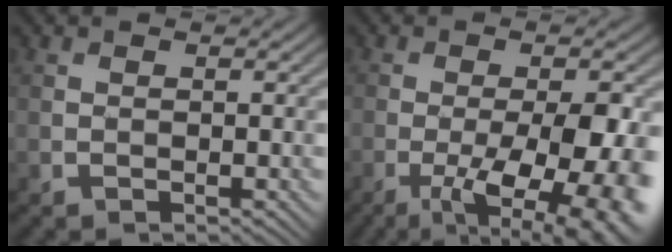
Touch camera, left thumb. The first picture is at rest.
{"total": 14.0, "force": [-4.8, 5.2, 12.0], "torque": [-0.171, -0.011, -0.061]}